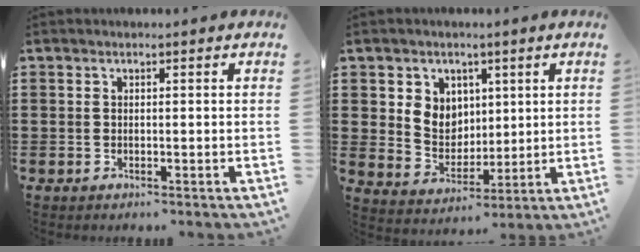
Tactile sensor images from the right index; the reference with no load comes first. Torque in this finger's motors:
{"motor_torque": [0.37, 0.33, 0.25, 0.09]}